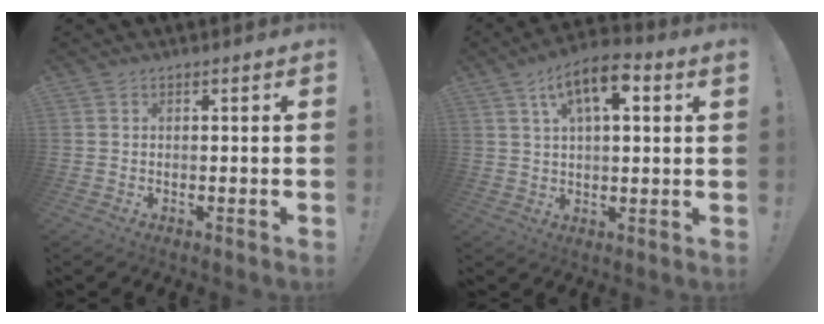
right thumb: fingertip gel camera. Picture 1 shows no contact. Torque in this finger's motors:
{"motor_torque": [0.18, 0.38, 0.21, 0.21, 0.07]}